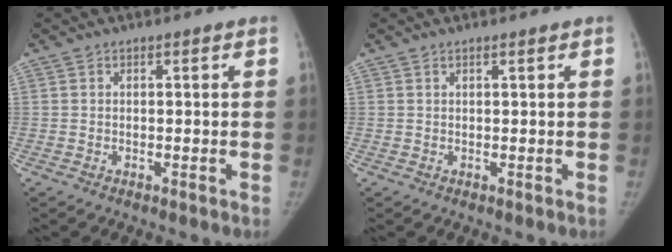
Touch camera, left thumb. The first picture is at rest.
{"total": 0.7, "force": [0.6, 0.0, 0.4], "torque": [-0.010, -0.001, 0.013]}